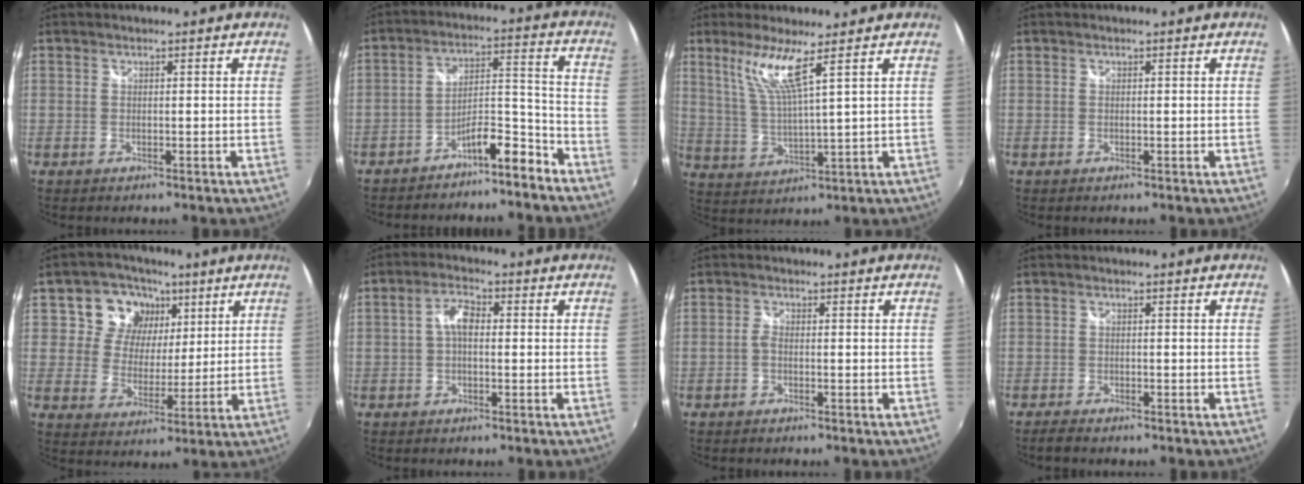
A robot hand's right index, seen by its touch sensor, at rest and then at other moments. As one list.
[{"total": 7.9, "force": [-6.6, 1.3, 4.2], "torque": [-0.069, 0.033, -0.105]}, {"total": 7.6, "force": [4.6, -0.4, 6.0], "torque": [-0.118, -0.005, 0.100]}, {"total": 0.0}, {"total": 10.3, "force": [4.7, 8.5, 3.3], "torque": [-0.064, 0.011, 0.075]}, {"total": 4.0, "force": [0.0, 2.1, 3.4], "torque": [-0.065, 0.015, -0.001]}, {"total": 1.2, "force": [-0.5, 0.5, 1.0], "torque": [-0.023, 0.003, -0.012]}, {"total": 2.2, "force": [-2.0, 0.4, 0.9], "torque": [-0.025, -0.009, -0.037]}]